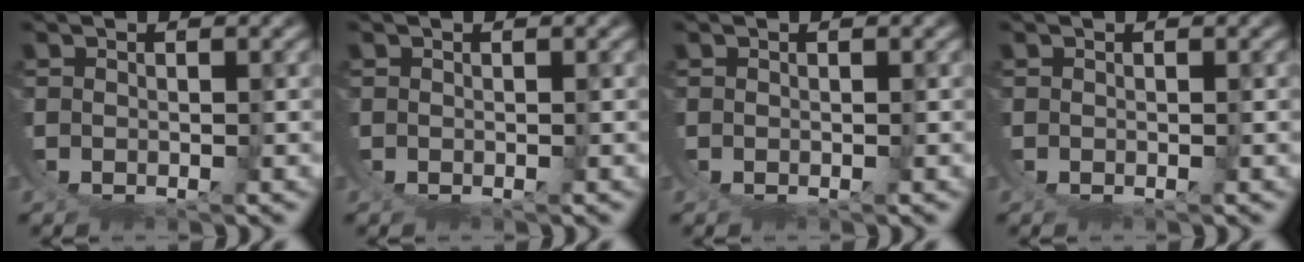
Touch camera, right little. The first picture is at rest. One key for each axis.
{"total": 0.0}
{"total": 0.0}
{"total": 0.0}